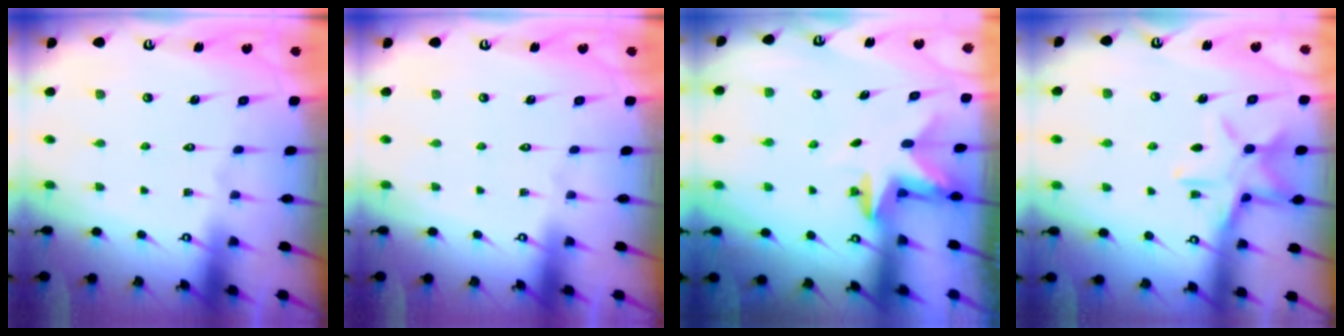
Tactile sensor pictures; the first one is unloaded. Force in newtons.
{"total": 0.0}
{"total": 2.4, "press": 2.4, "slide": 0.4}
{"total": 12.8, "press": 12.8, "slide": 1.0}